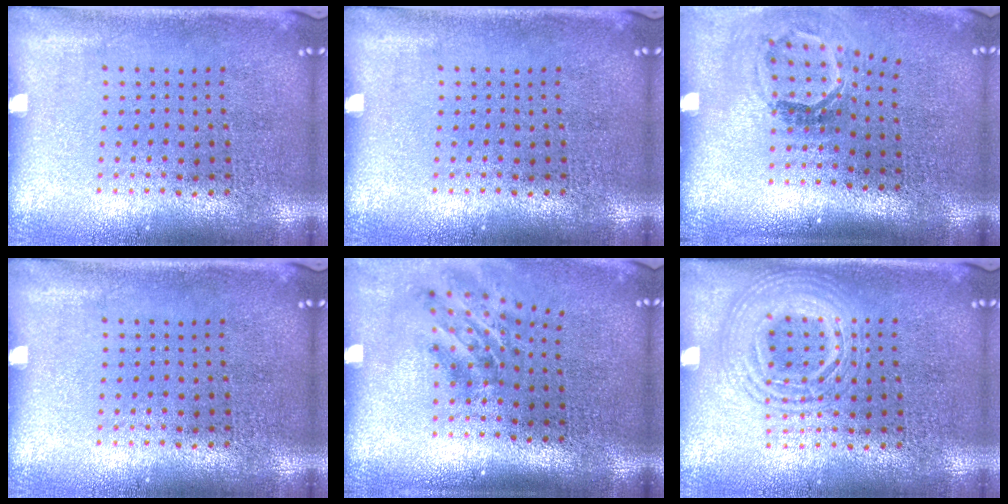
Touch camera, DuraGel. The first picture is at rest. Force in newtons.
{"total": 0.0}
{"total": 1.8, "press": 1.2, "slide": 1.4}
{"total": 0.0}
{"total": 1.9, "press": 1.2, "slide": 1.5}
{"total": 2.8, "press": 2.8, "slide": 0.3}